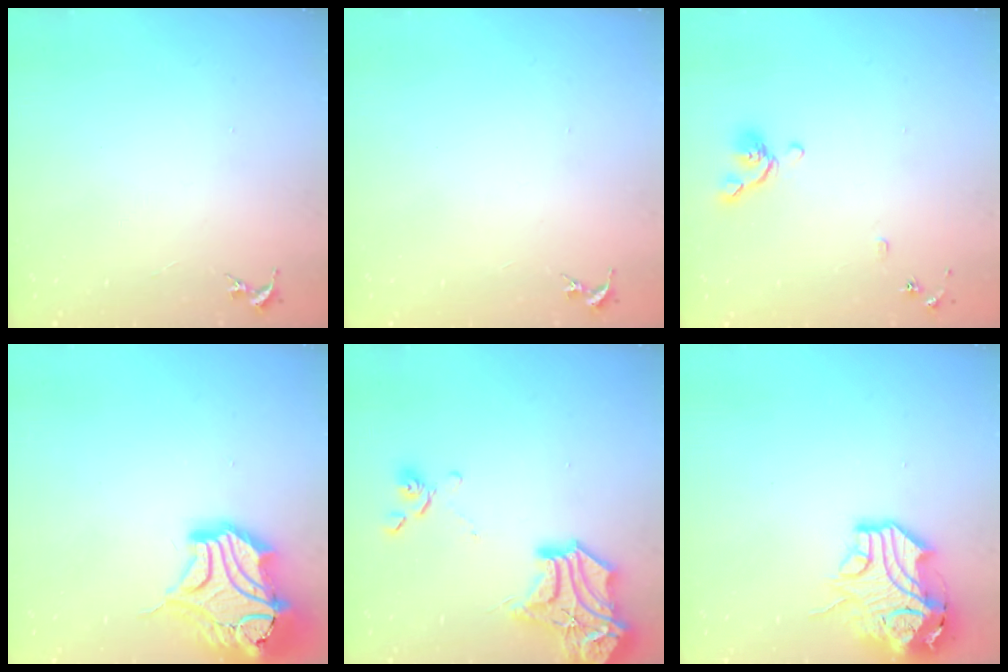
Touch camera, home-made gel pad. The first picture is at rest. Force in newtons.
{"total": 0.0}
{"total": 7.9, "press": 7.7, "slide": 1.4}
{"total": 19.2, "press": 18.9, "slide": 3.2}
{"total": 19.5, "press": 19.4, "slide": 2.1}
{"total": 15.4, "press": 15.3, "slide": 2.0}